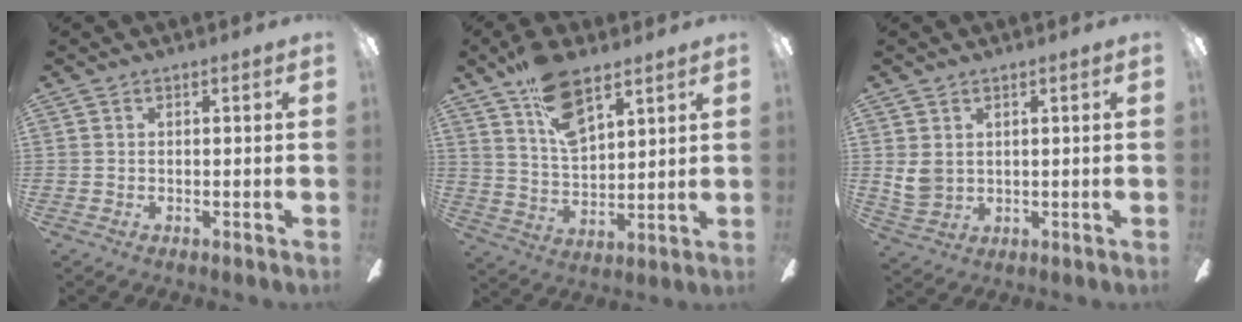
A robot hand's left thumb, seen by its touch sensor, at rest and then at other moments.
{"total": 13.0, "force": [8.9, 5.5, 7.6], "torque": [-0.129, -0.042, 0.160]}
{"total": 4.9, "force": [2.1, 3.8, 2.3], "torque": [-0.048, -0.001, 0.041]}